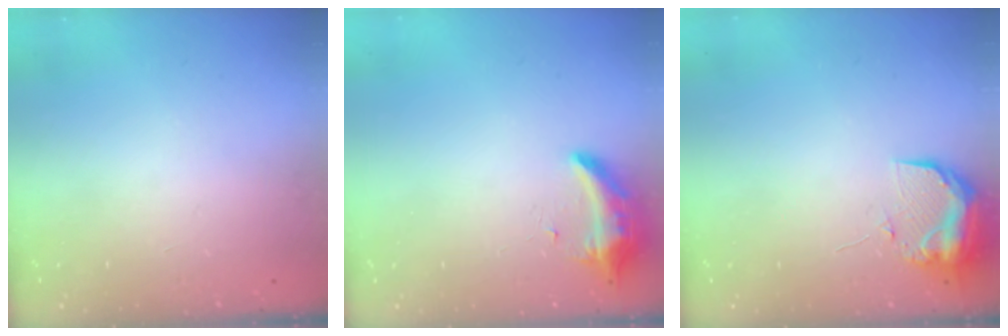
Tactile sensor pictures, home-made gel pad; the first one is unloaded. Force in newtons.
{"total": 8.3, "press": 8.3, "slide": 0.1}
{"total": 9.5, "press": 9.4, "slide": 1.0}